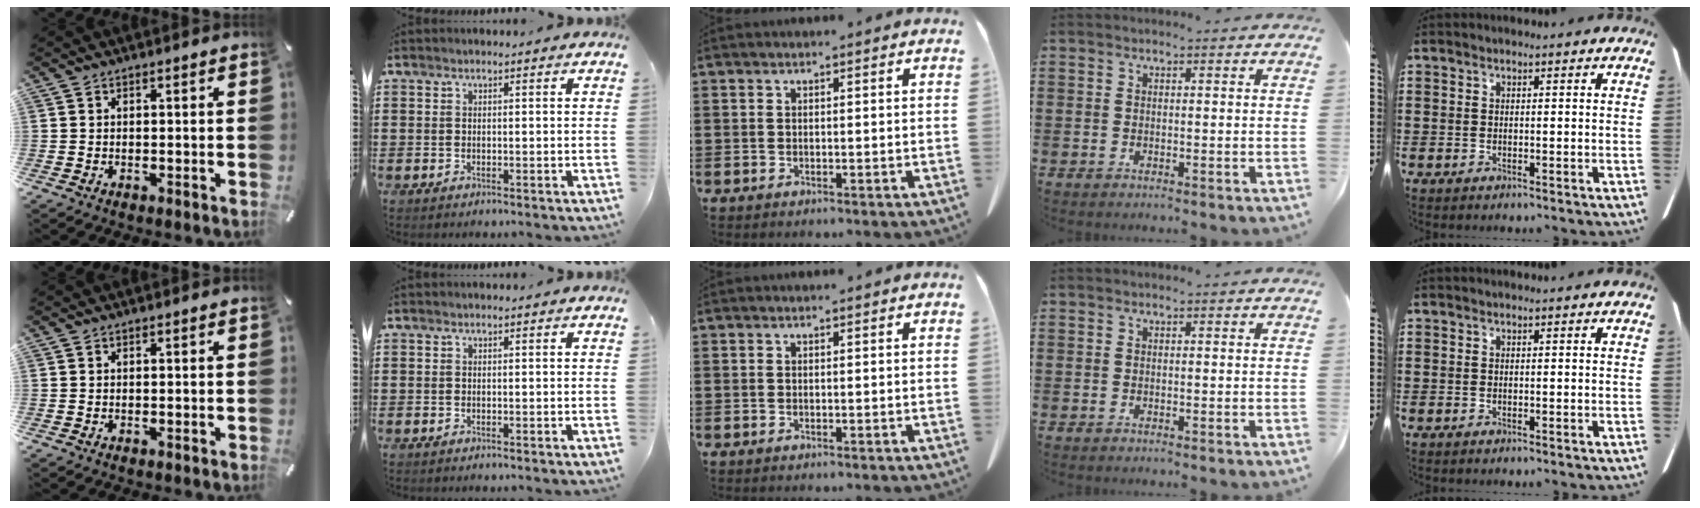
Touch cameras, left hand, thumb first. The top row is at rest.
{}